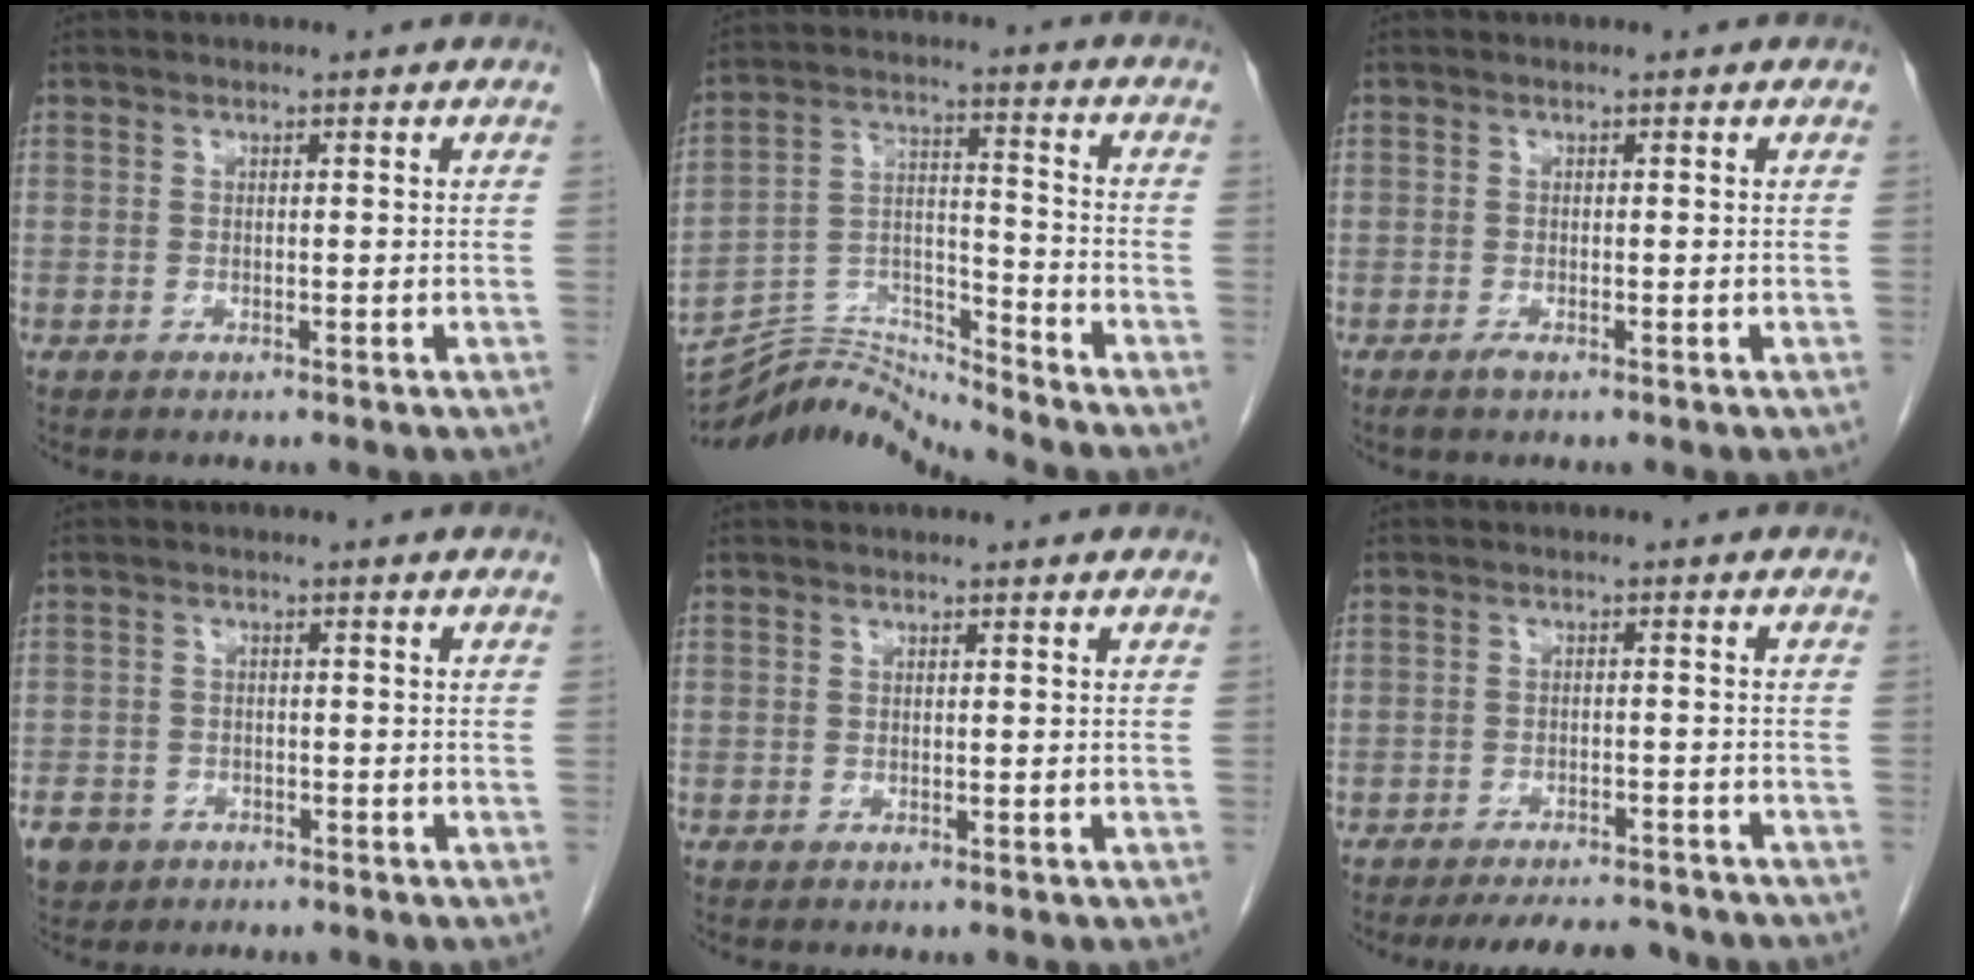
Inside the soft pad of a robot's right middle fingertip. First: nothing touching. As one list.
[{"total": 11.4, "force": [-11.3, -1.9, 0.1], "torque": [-0.005, 0.038, -0.210]}, {"total": 0.8, "force": [-0.6, 0.0, 0.5], "torque": [-0.012, -0.002, -0.011]}, {"total": 5.3, "force": [-3.3, 4.0, 1.1], "torque": [-0.030, 0.005, -0.053]}, {"total": 0.0}, {"total": 8.5, "force": [-7.9, 2.0, 2.5], "torque": [-0.034, -0.002, -0.102]}]